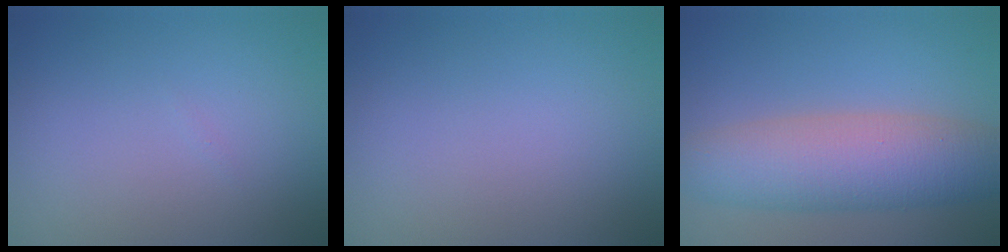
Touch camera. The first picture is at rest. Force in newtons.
{"total": 0.0}
{"total": 7.7, "press": 7.7, "slide": 0.2}